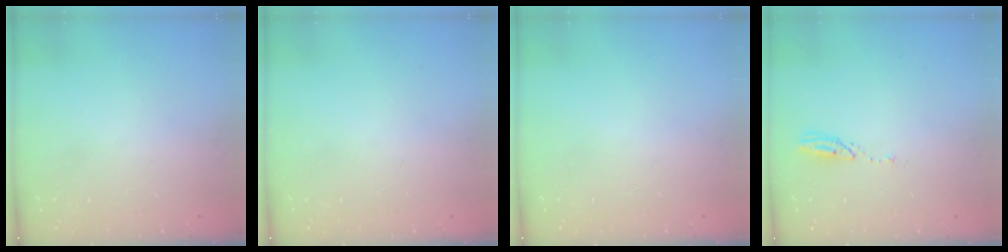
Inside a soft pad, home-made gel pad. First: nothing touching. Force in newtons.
{"total": 0.0}
{"total": 0.9, "press": 0.0, "slide": 0.9}
{"total": 3.7, "press": 3.7, "slide": 0.3}